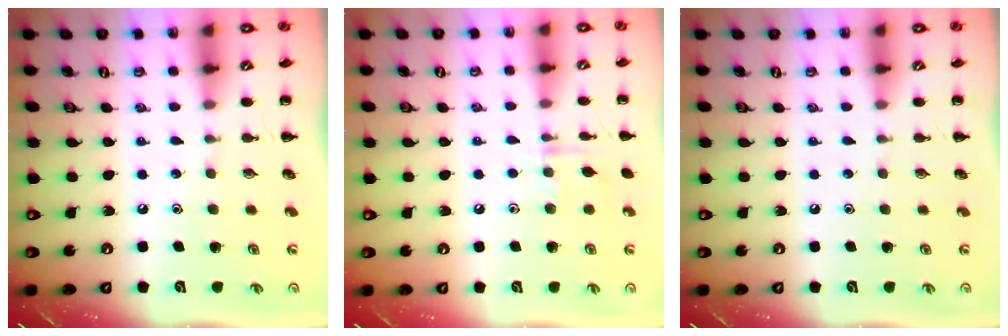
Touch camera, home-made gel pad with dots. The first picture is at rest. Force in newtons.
{"total": 6.3, "press": 6.2, "slide": 1.0}
{"total": 0.0}